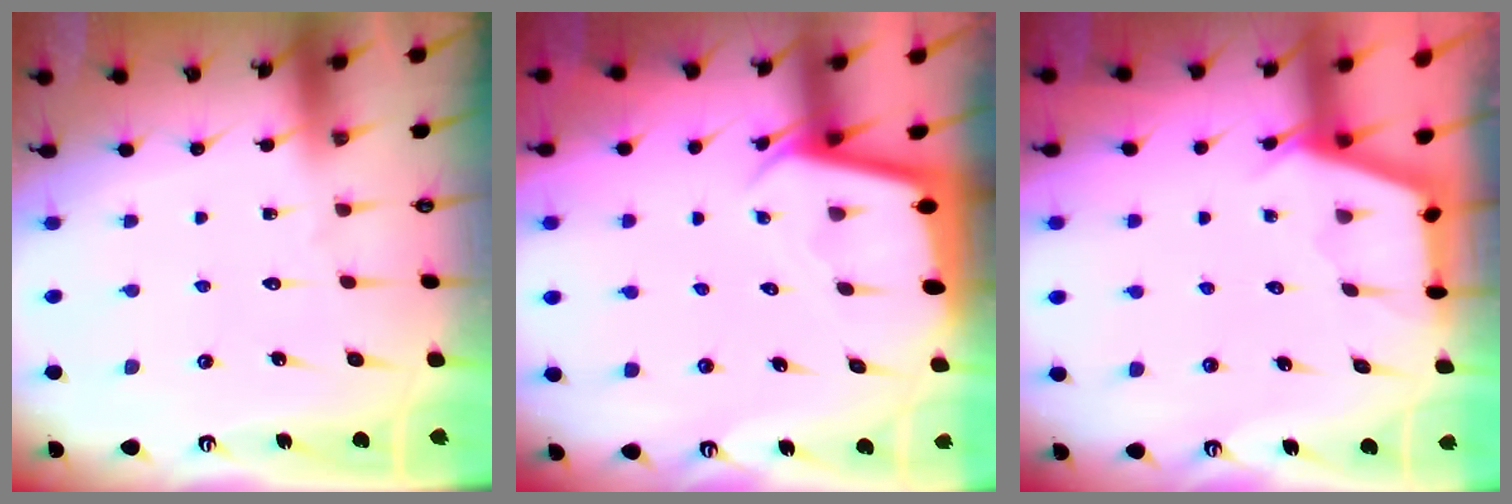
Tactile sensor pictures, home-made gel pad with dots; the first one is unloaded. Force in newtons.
{"total": 2.3, "press": 2.3, "slide": 0.1}
{"total": 2.9, "press": 2.9, "slide": 0.3}